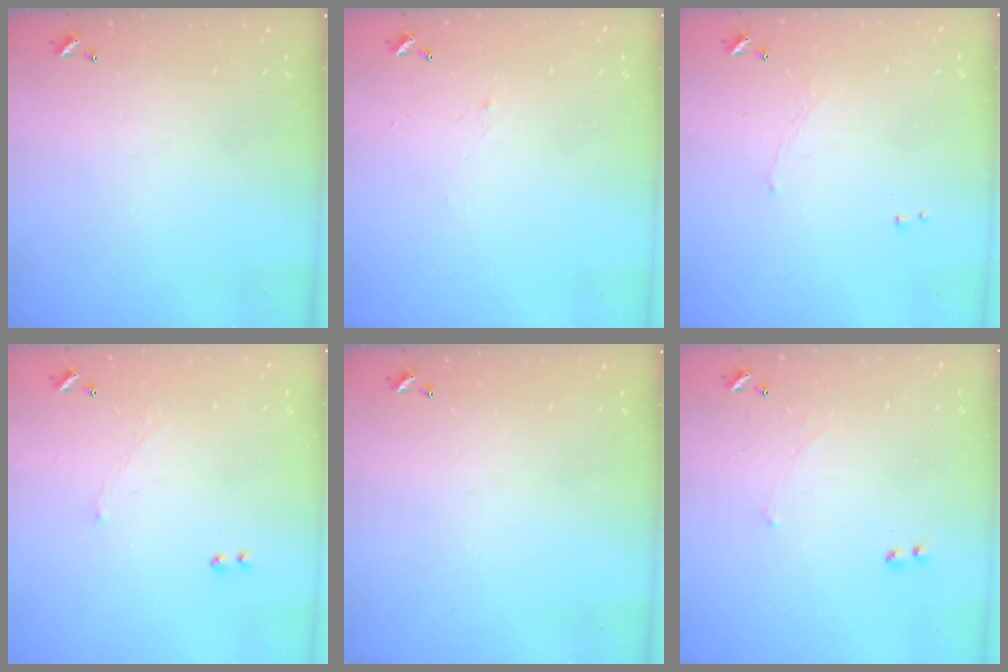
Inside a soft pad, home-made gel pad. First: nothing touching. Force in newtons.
{"total": 0.9, "press": 0.6, "slide": 0.6}
{"total": 1.1, "press": 1.0, "slide": 0.6}
{"total": 1.0, "press": 0.7, "slide": 0.6}
{"total": 0.0}
{"total": 1.7, "press": 1.7, "slide": 0.4}